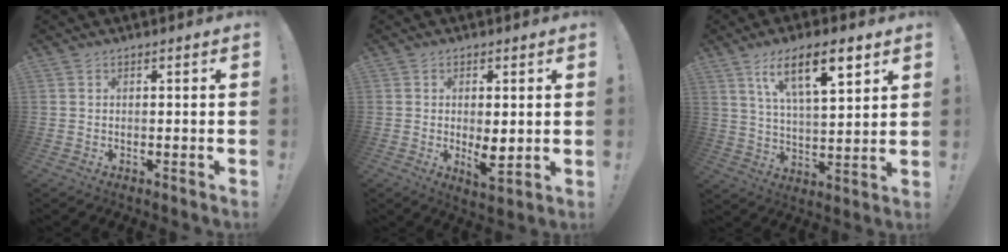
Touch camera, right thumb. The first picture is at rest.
{"total": 5.7, "force": [0.0, 2.3, 5.3], "torque": [-0.076, -0.011, 0.003]}
{"total": 14.6, "force": [7.8, 4.6, 11.4], "torque": [-0.183, -0.027, 0.125]}